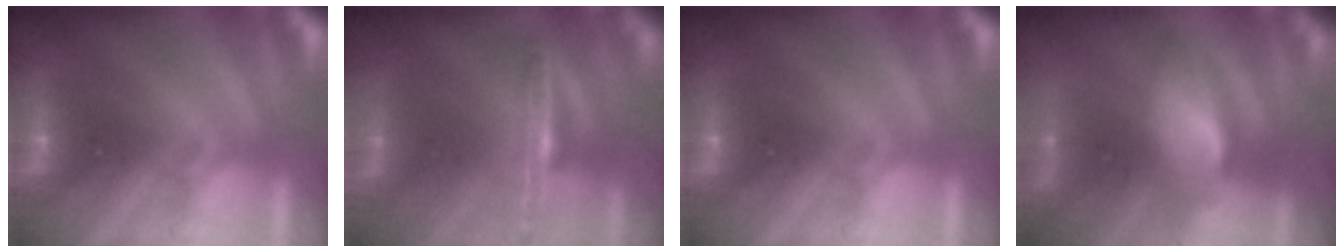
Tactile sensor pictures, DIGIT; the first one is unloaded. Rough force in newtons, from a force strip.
{"total": 1.5}
{"total": 0.0}
{"total": 12.7}